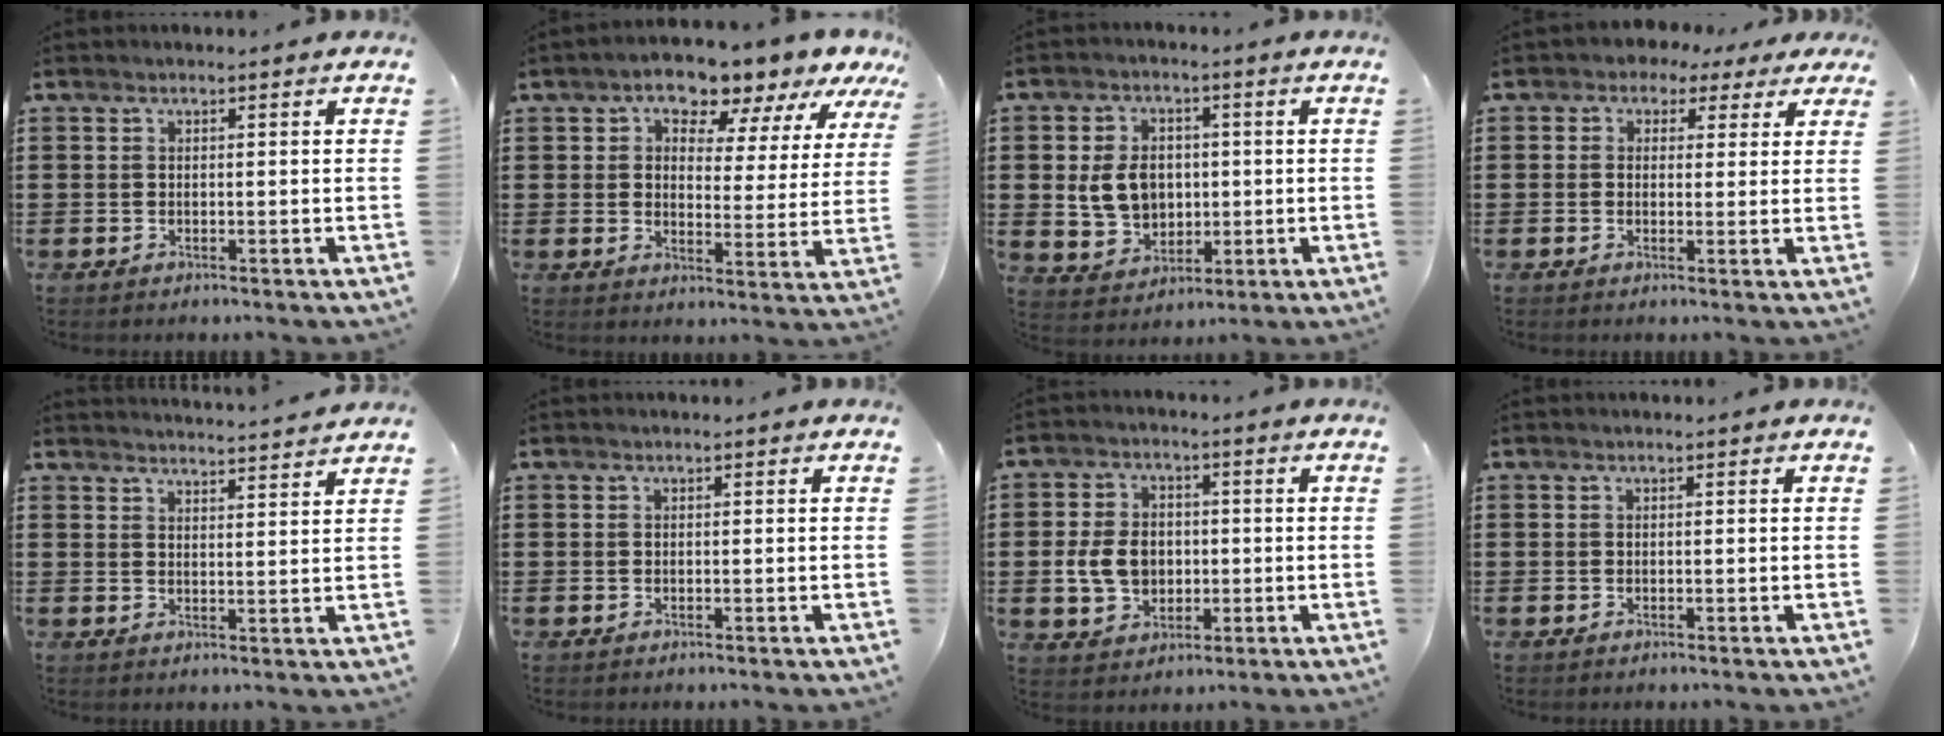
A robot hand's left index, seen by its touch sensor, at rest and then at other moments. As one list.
[{"total": 7.5, "force": [6.1, 2.8, 3.2], "torque": [-0.060, -0.028, 0.100]}, {"total": 7.5, "force": [0.5, 6.0, 4.4], "torque": [-0.106, 0.011, 0.006]}, {"total": 2.4, "force": [1.0, 2.1, 0.7], "torque": [-0.027, 0.007, 0.013]}, {"total": 3.0, "force": [3.0, -0.6, 0.0], "torque": [-0.008, -0.018, 0.054]}, {"total": 0.0}, {"total": 7.2, "force": [-0.5, 5.7, 4.3], "torque": [-0.097, 0.009, -0.013]}, {"total": 0.0}]